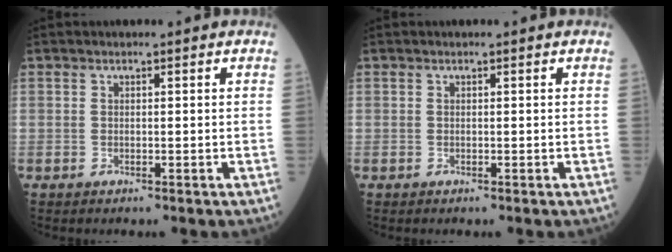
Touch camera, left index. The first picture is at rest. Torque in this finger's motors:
{"motor_torque": [0.00, 0.00, 0.00, 0.00]}